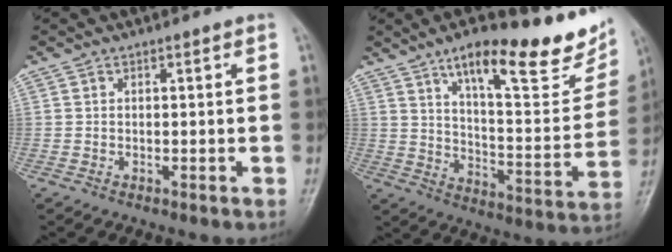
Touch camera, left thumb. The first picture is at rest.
{"total": 23.7, "force": [15.0, 7.1, 16.9], "torque": [-0.191, -0.055, 0.227]}